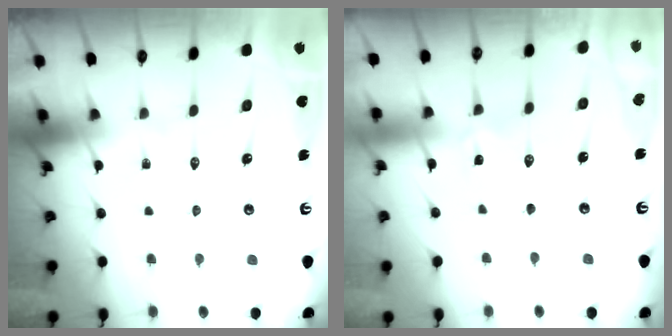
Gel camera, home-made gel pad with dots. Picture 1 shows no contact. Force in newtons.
{"total": 0.6, "press": 0.5, "slide": 0.1}